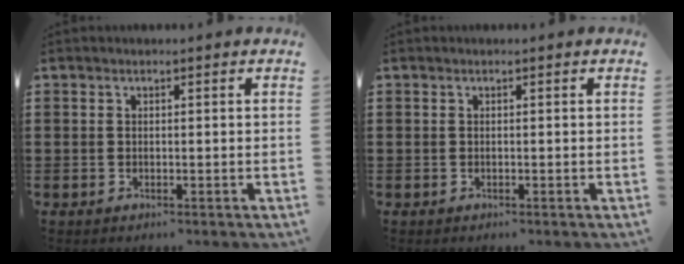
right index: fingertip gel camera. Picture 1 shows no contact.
{"total": 0.0}